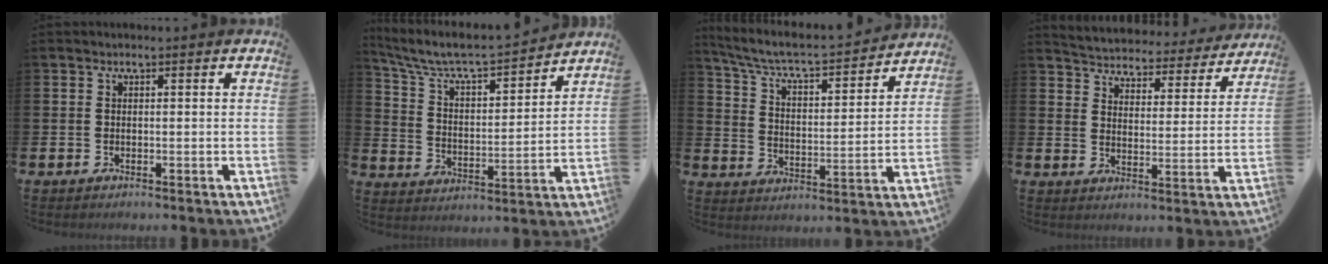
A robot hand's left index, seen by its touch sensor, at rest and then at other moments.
{"total": 7.3, "force": [6.8, 1.1, 2.6], "torque": [-0.087, -0.052, 0.112]}
{"total": 6.9, "force": [6.3, 1.3, 2.7], "torque": [-0.086, -0.049, 0.102]}
{"total": 4.8, "force": [4.7, 0.8, 0.2], "torque": [-0.026, -0.045, 0.078]}